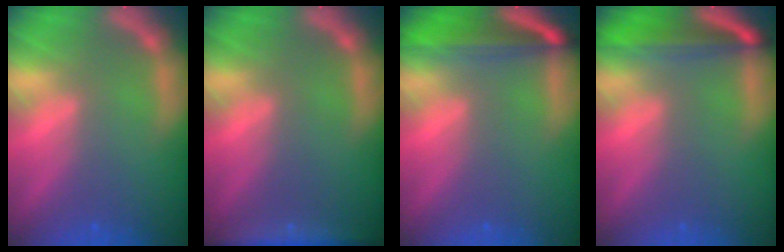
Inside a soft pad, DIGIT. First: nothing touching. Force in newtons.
{"total": 5.0}
{"total": 6.5}
{"total": 6.0}